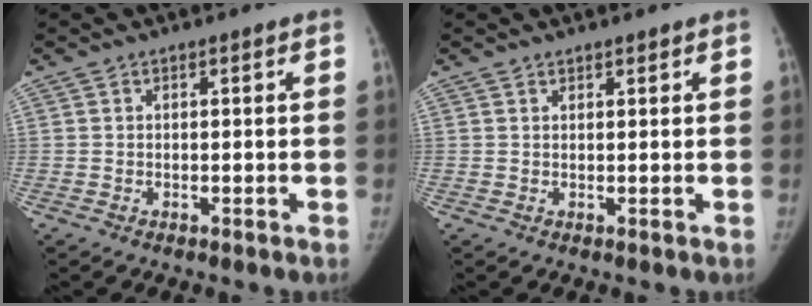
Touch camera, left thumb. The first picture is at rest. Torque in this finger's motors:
{"motor_torque": [-0.37, -0.30, -0.44, 0.28, -0.02]}